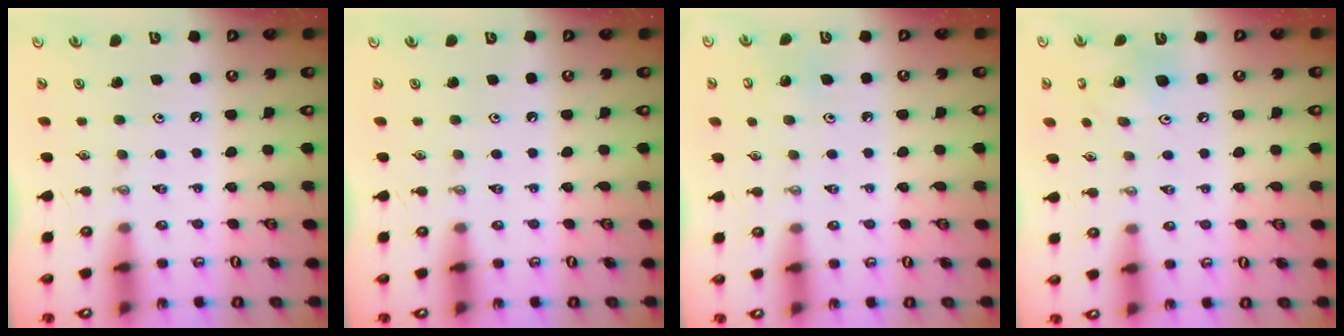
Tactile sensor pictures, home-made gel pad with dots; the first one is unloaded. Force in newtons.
{"total": 0.0}
{"total": 7.0, "press": 6.9, "slide": 0.9}
{"total": 11.0, "press": 10.8, "slide": 1.6}